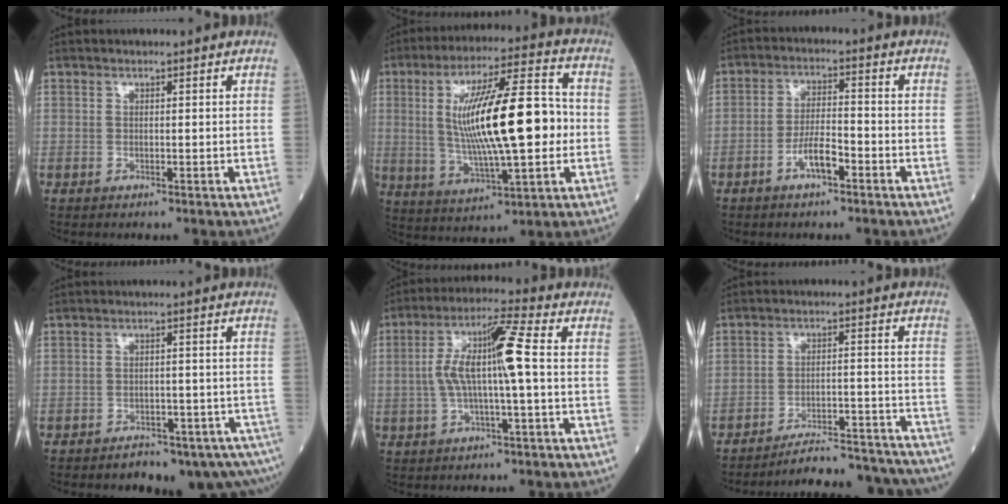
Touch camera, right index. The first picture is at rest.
{"total": 18.3, "force": [0.4, 3.2, 18.0], "torque": [-0.324, 0.014, 0.008]}
{"total": 4.7, "force": [-2.6, 1.2, 3.8], "torque": [-0.076, 0.008, -0.046]}
{"total": 10.9, "force": [-9.1, 3.3, 5.0], "torque": [-0.046, 0.009, -0.111]}
{"total": 9.7, "force": [0.0, 0.9, 9.7], "torque": [-0.189, 0.027, -0.004]}
{"total": 20.6, "force": [-20.0, 1.4, 4.8], "torque": [-0.041, 0.007, -0.261]}